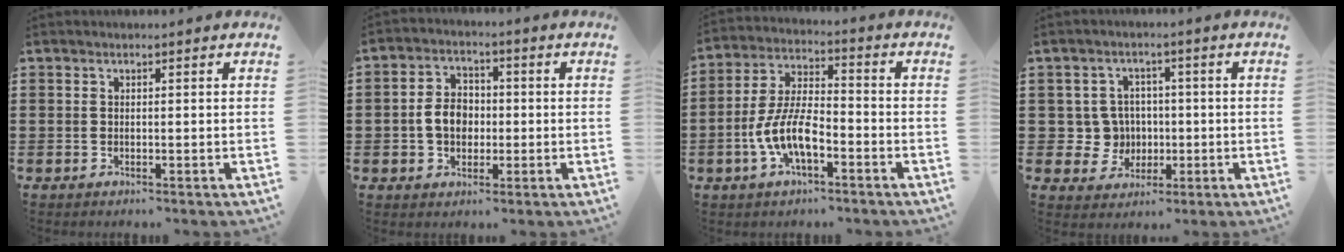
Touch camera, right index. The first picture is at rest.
{"total": 5.6, "force": [-0.6, 4.2, 3.6], "torque": [-0.074, 0.007, -0.017]}
{"total": 8.9, "force": [-3.5, 3.7, 7.3], "torque": [-0.171, -0.004, -0.070]}
{"total": 5.5, "force": [-0.2, 5.3, 1.5], "torque": [-0.052, 0.018, -0.003]}